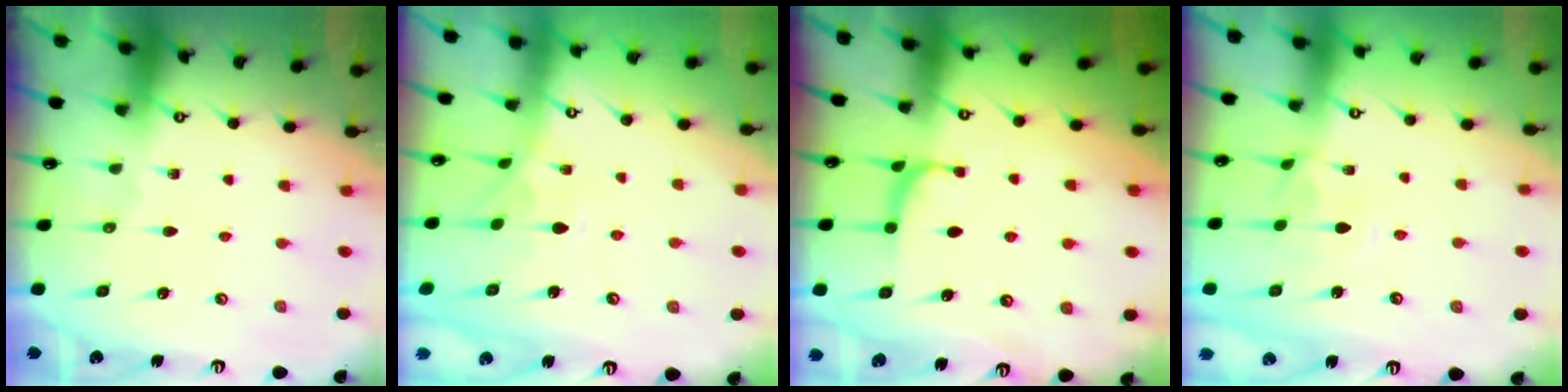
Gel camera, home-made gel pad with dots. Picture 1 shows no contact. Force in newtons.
{"total": 2.0, "press": 1.8, "slide": 0.9}
{"total": 0.7, "press": 0.3, "slide": 0.7}
{"total": 3.4, "press": 3.4, "slide": 0.6}